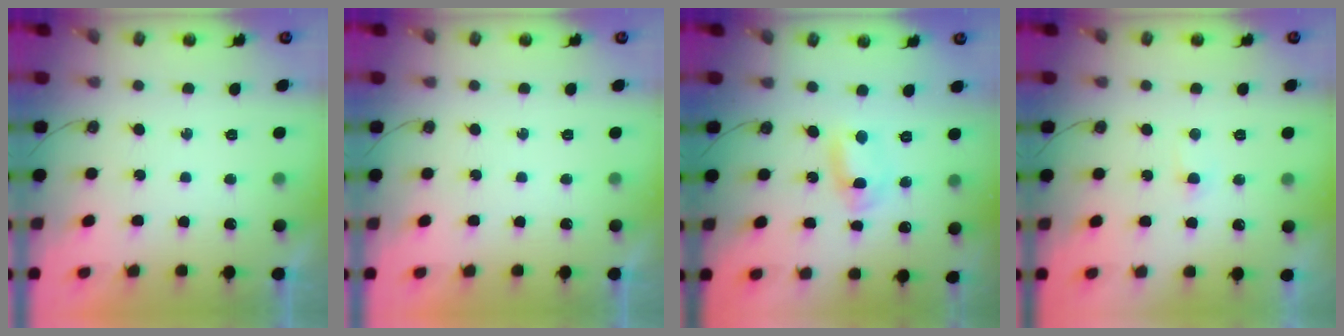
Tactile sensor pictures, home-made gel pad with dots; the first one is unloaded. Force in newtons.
{"total": 0.0}
{"total": 2.3, "press": 2.0, "slide": 1.2}
{"total": 1.7, "press": 1.7, "slide": 0.3}